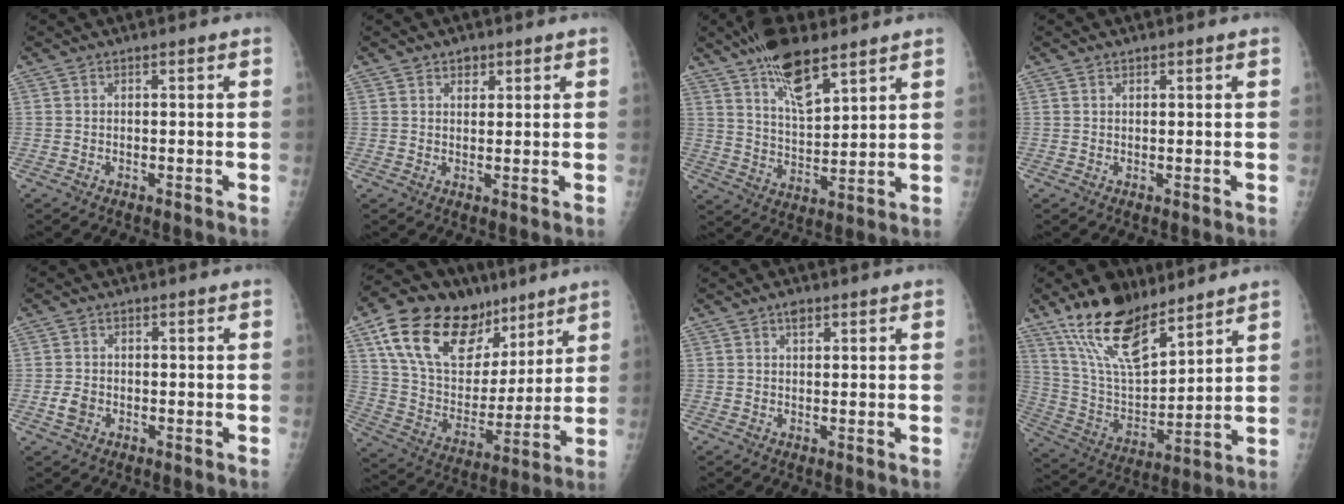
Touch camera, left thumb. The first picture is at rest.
{"total": 2.2, "force": [1.4, 1.5, 0.9], "torque": [0.000, -0.007, 0.019]}
{"total": 12.6, "force": [8.5, 4.5, 8.3], "torque": [-0.127, -0.043, 0.156]}
{"total": 0.7, "force": [0.5, 0.4, 0.2], "torque": [-0.002, -0.003, 0.006]}
{"total": 2.7, "force": [-0.7, 2.1, 1.5], "torque": [-0.023, 0.002, -0.012]}
{"total": 25.2, "force": [14.3, 14.7, 14.6], "torque": [-0.228, -0.024, 0.254]}
{"total": 1.8, "force": [1.1, 1.0, 1.1], "torque": [-0.009, -0.003, 0.014]}
{"total": 17.2, "force": [12.4, 6.4, 10.0], "torque": [-0.153, -0.064, 0.242]}